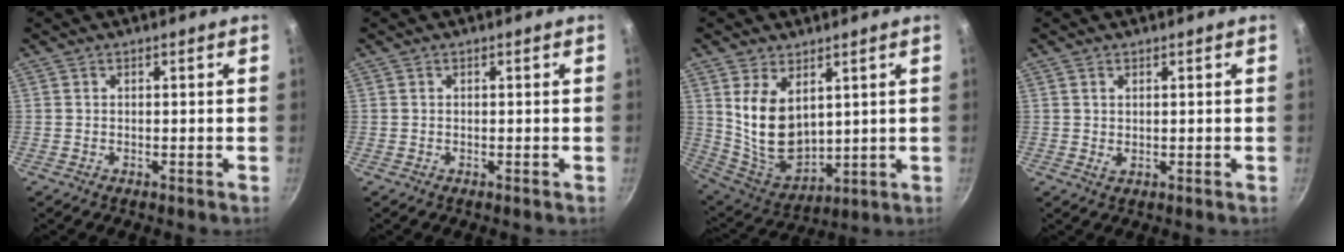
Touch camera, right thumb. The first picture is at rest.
{"total": 0.0}
{"total": 12.7, "force": [3.8, 7.8, 9.3], "torque": [-0.151, -0.043, 0.099]}
{"total": 1.1, "force": [0.5, 0.6, 0.7], "torque": [-0.012, -0.006, 0.009]}